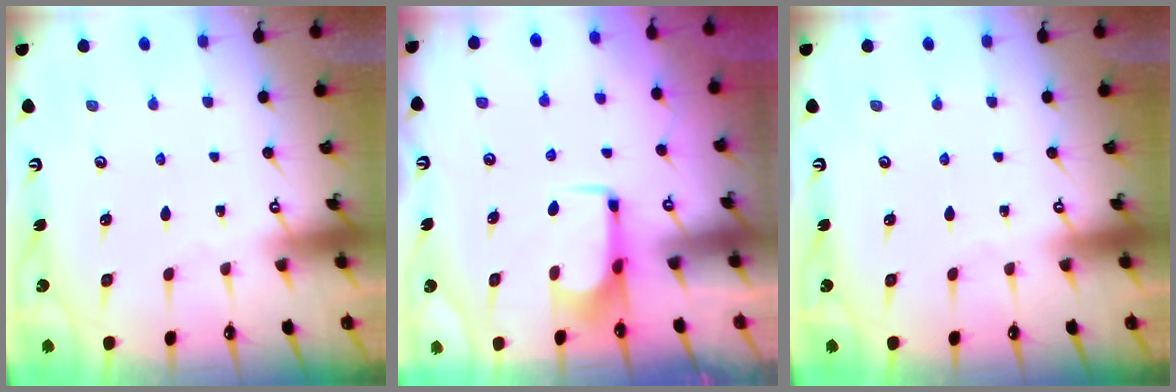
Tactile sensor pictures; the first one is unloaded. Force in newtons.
{"total": 1.6, "press": 1.5, "slide": 0.3}
{"total": 0.0}